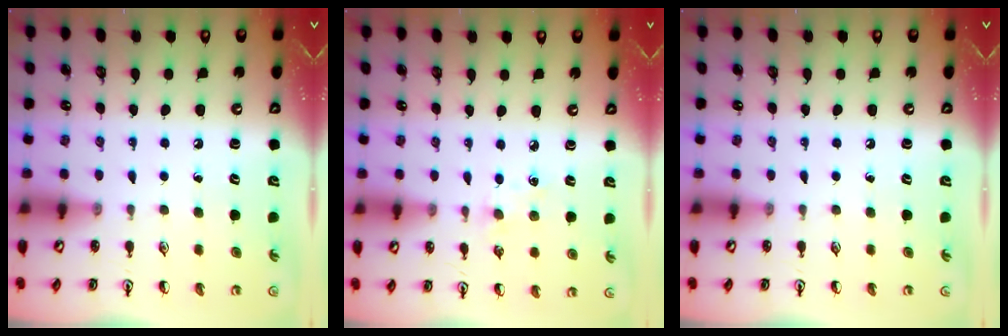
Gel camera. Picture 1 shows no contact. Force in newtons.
{"total": 4.5, "press": 4.4, "slide": 0.5}
{"total": 0.0}